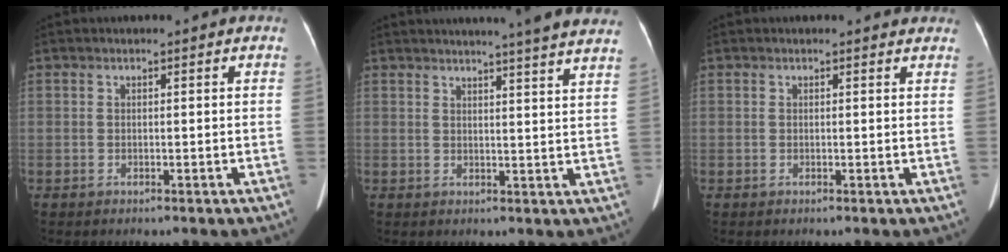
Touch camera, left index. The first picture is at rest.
{"total": 14.8, "force": [13.5, -0.9, 6.1], "torque": [-0.090, -0.036, 0.146]}
{"total": 1.9, "force": [1.8, 0.6, 0.3], "torque": [-0.008, -0.001, 0.006]}